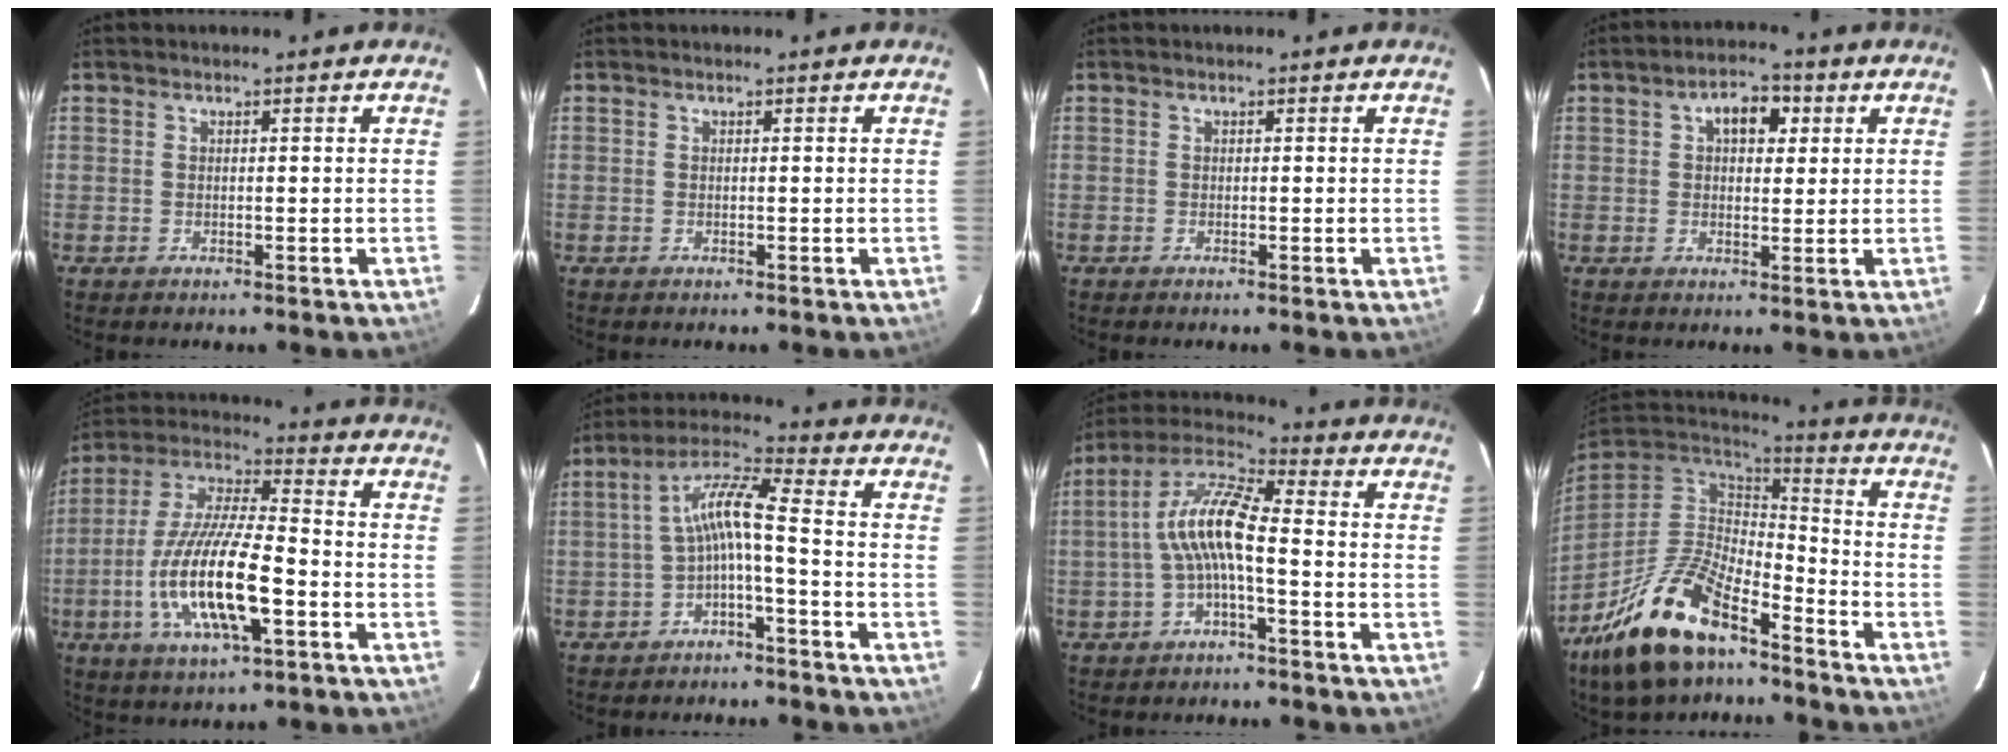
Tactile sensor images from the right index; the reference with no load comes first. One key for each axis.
{"total": 0.0}
{"total": 0.0}
{"total": 5.7, "fx": 1.9, "fy": 3.7, "fz": 4.0, "tx": -0.061, "ty": 0.021, "tz": 0.031}
{"total": 17.0, "fx": -5.3, "fy": 4.5, "fz": 15.5, "tx": -0.314, "ty": -0.015, "tz": -0.101}
{"total": 7.2, "fx": -2.3, "fy": 0.6, "fz": 6.8, "tx": -0.157, "ty": 0.021, "tz": -0.042}
{"total": 9.5, "fx": -1.8, "fy": 2.3, "fz": 9.0, "tx": -0.195, "ty": 0.019, "tz": -0.036}
{"total": 19.7, "fx": -13.4, "fy": 7.2, "fz": 12.4, "tx": -0.263, "ty": -0.017, "tz": -0.250}